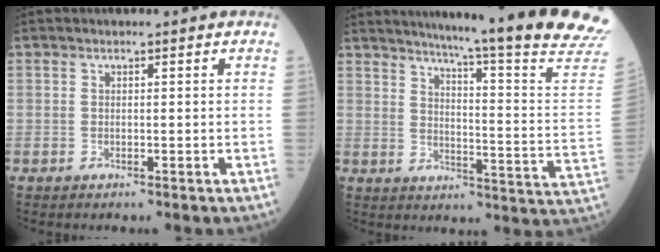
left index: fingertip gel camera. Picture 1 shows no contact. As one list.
[{"total": 24.0, "force": [20.7, -2.7, 11.8], "torque": [-0.178, -0.102, 0.253]}]